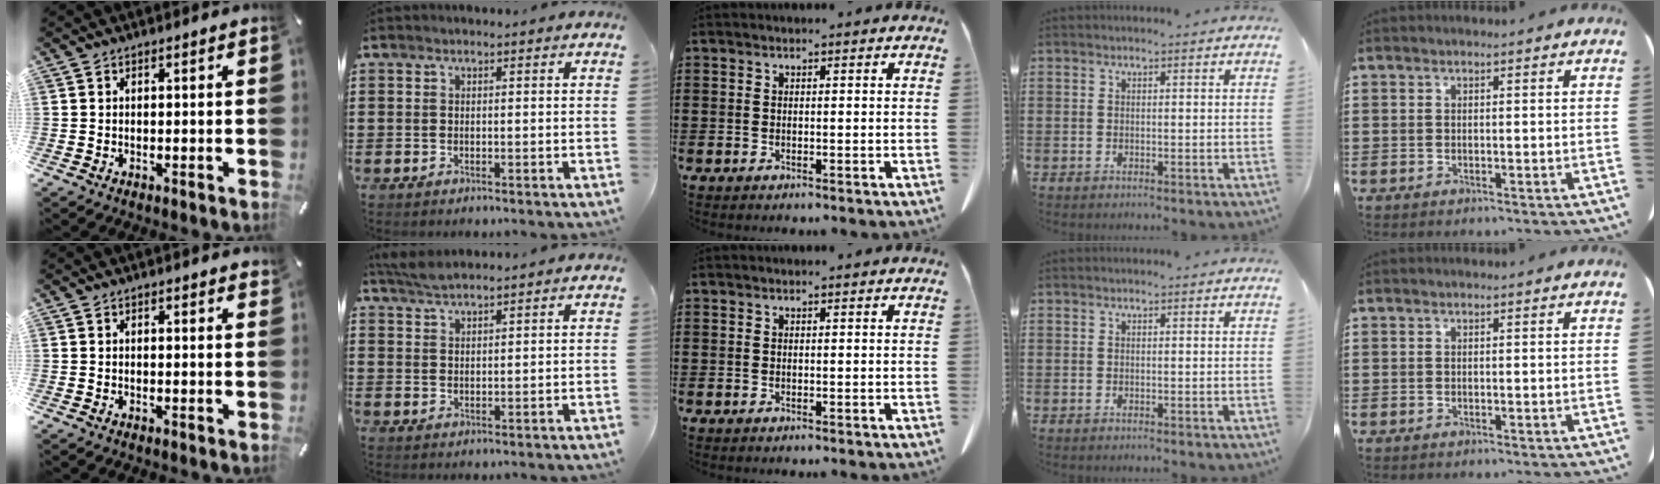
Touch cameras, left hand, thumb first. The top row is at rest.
{"thumb": {"total": 0.5, "force": [0.4, 0.2, 0.2], "torque": [0.003, -0.002, 0.005]}, "index": {"total": 2.9, "force": [2.8, 0.2, 0.9], "torque": [-0.026, 0.000, 0.054]}}